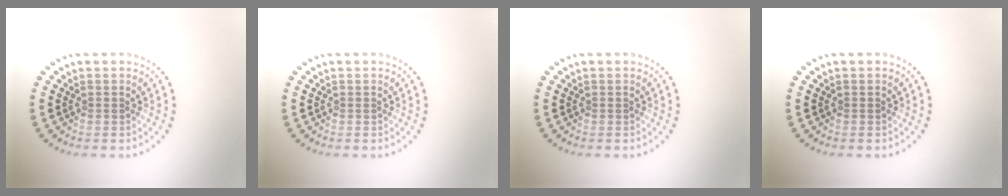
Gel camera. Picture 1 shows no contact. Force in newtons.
{"total": 0.0}
{"total": 0.0}
{"total": 0.0}